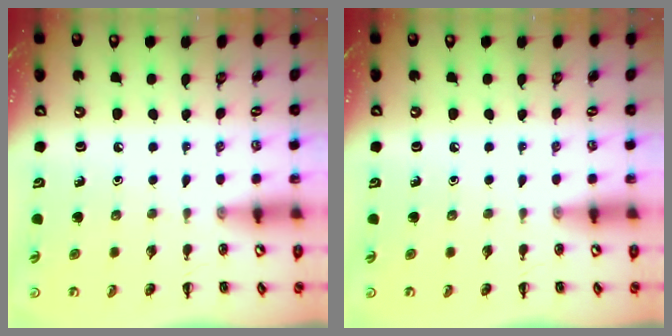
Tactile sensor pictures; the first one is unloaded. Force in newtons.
{"total": 0.0}